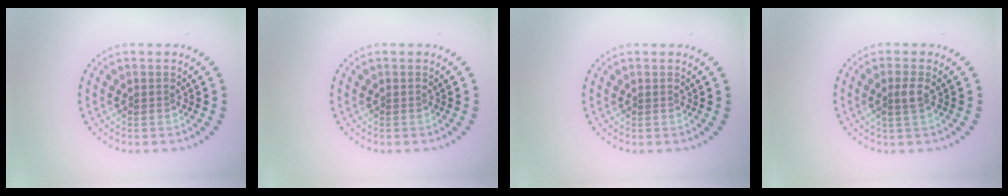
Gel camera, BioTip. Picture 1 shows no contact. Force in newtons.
{"total": 0.0}
{"total": 0.0}
{"total": 1.5, "press": 1.2, "slide": 0.9}